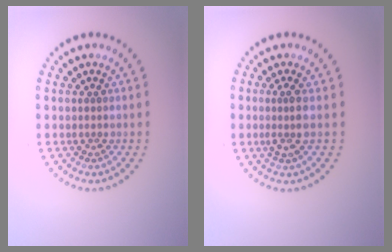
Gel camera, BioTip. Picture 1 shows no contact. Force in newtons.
{"total": 1.8, "press": 1.3, "slide": 1.2}